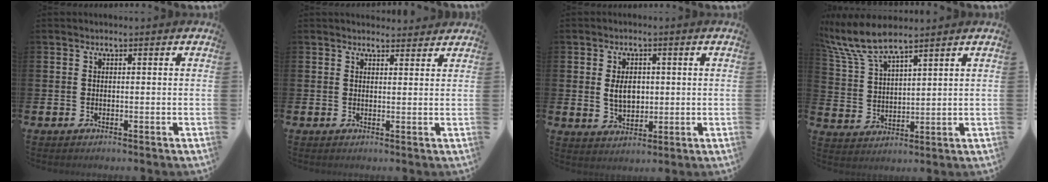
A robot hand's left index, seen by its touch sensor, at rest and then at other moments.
{"total": 2.1, "force": [2.0, 0.5, -0.1], "torque": [0.011, -0.010, 0.035]}
{"total": 4.2, "force": [0.6, 2.9, 3.0], "torque": [-0.044, 0.004, 0.005]}
{"total": 7.8, "force": [7.0, 1.4, 3.2], "torque": [-0.088, -0.021, 0.128]}